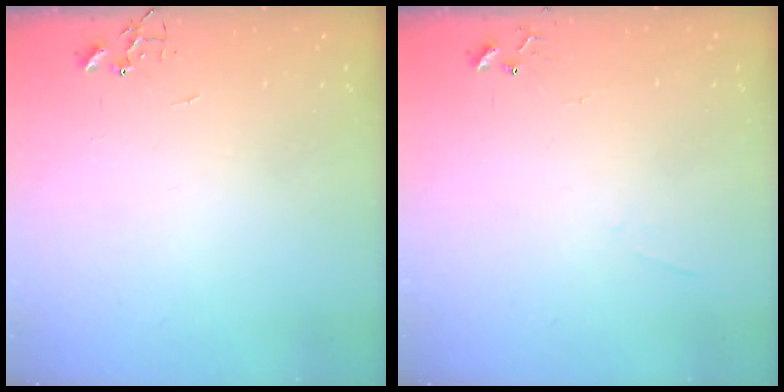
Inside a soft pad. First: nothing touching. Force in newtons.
{"total": 4.4, "press": 4.4, "slide": 0.4}